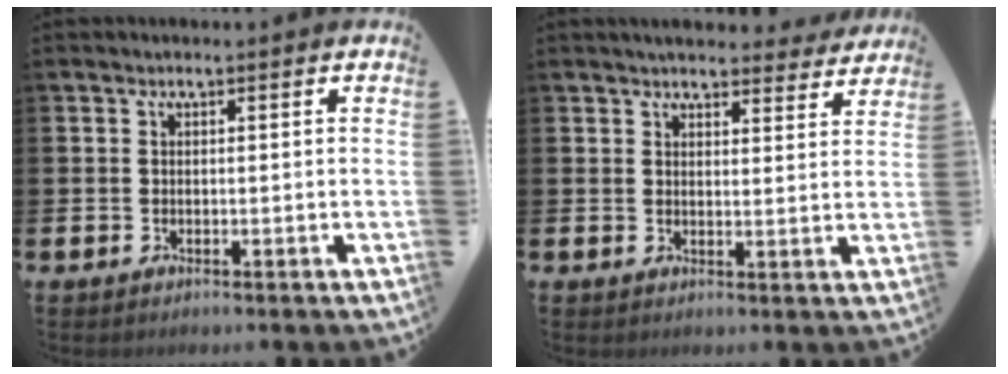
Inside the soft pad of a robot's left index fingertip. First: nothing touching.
{"total": 4.4, "force": [4.3, 0.8, 0.4], "torque": [-0.008, -0.025, 0.075]}